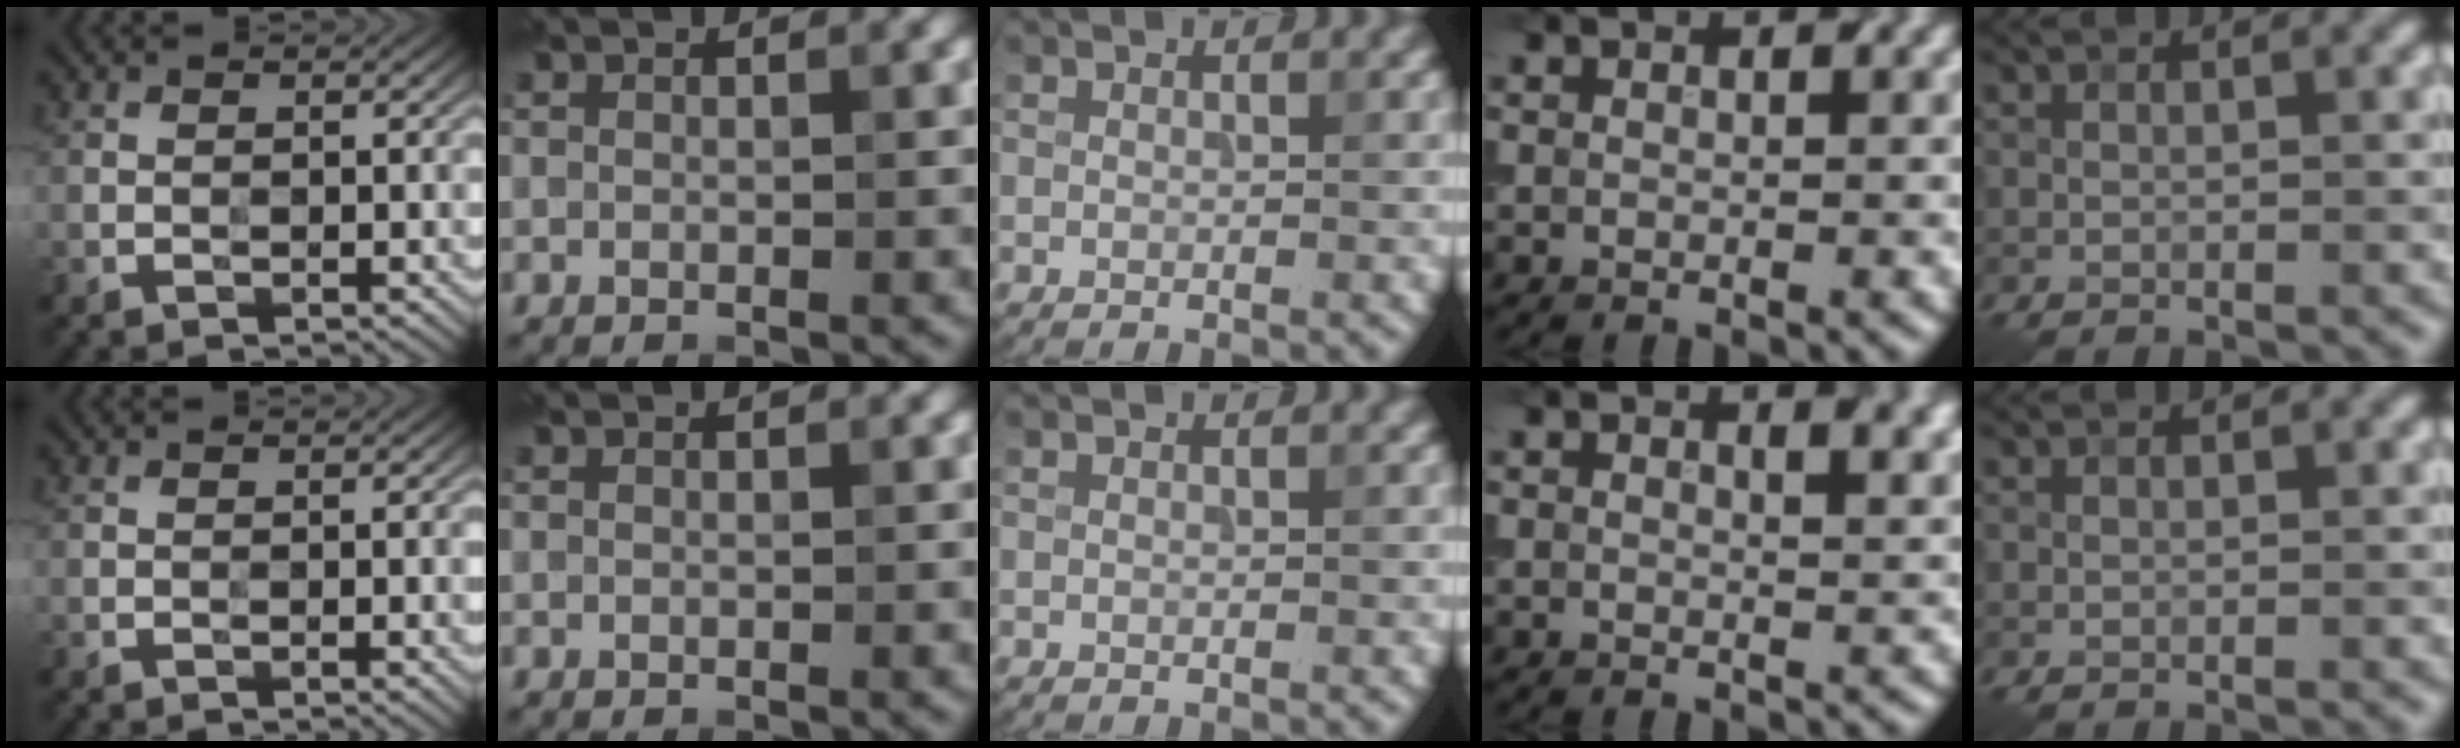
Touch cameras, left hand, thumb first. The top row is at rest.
{"thumb": {"total": 1.7, "force": [-0.1, 0.3, 1.7], "torque": [-0.023, -0.002, -0.001]}, "ring": {"total": 2.1, "force": [1.2, 0.8, 1.5], "torque": [-0.018, 0.000, 0.020]}}